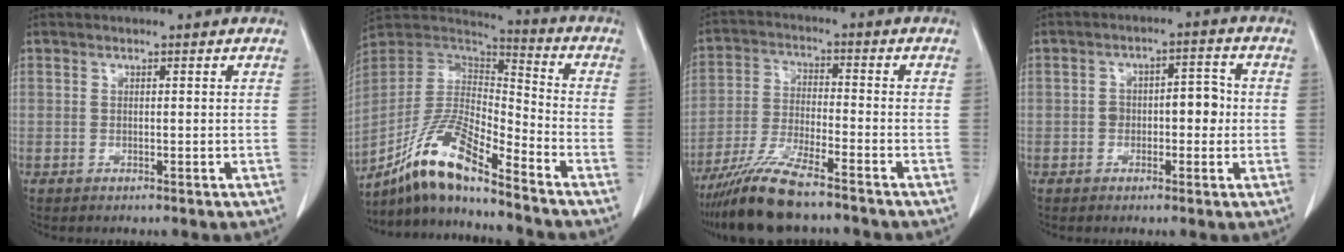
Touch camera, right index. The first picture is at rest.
{"total": 14.4, "force": [-10.6, 1.7, 9.5], "torque": [-0.191, 0.004, -0.198]}
{"total": 9.8, "force": [-8.0, 0.9, 5.6], "torque": [-0.113, -0.028, -0.149]}
{"total": 5.2, "force": [-0.7, 2.9, 4.3], "torque": [-0.063, 0.025, -0.010]}